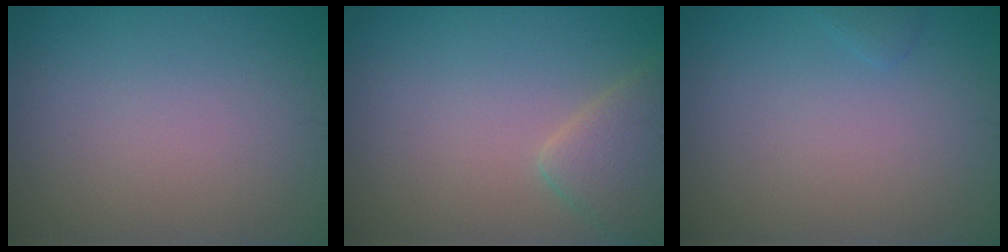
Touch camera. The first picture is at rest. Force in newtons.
{"total": 3.4, "press": 3.4, "slide": 0.4}
{"total": 0.6, "press": 0.6, "slide": 0.1}